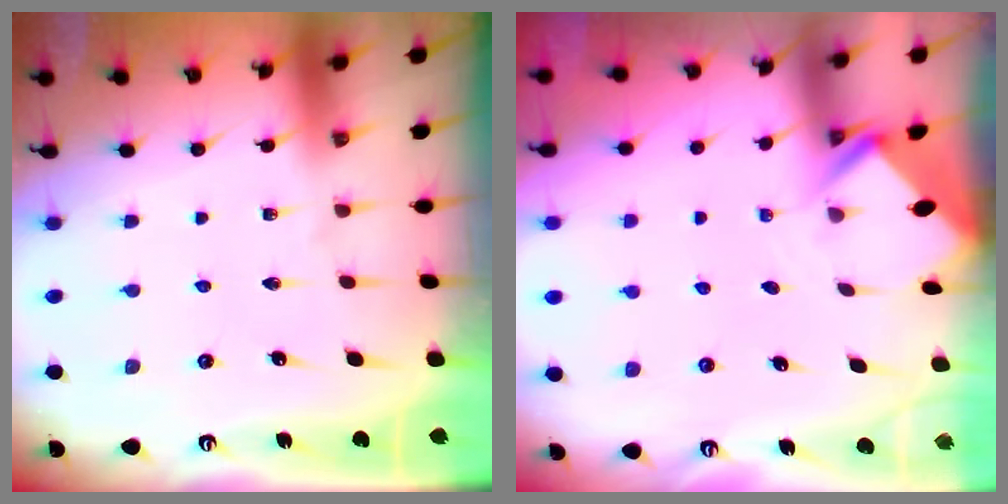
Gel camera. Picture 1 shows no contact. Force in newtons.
{"total": 2.6, "press": 2.6, "slide": 0.2}